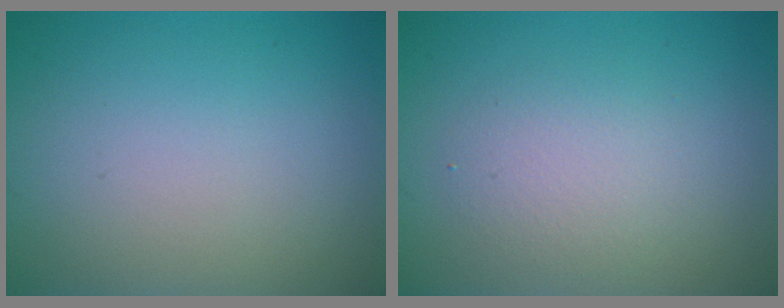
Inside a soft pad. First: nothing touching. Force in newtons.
{"total": 2.6, "press": 2.6, "slide": 0.2}